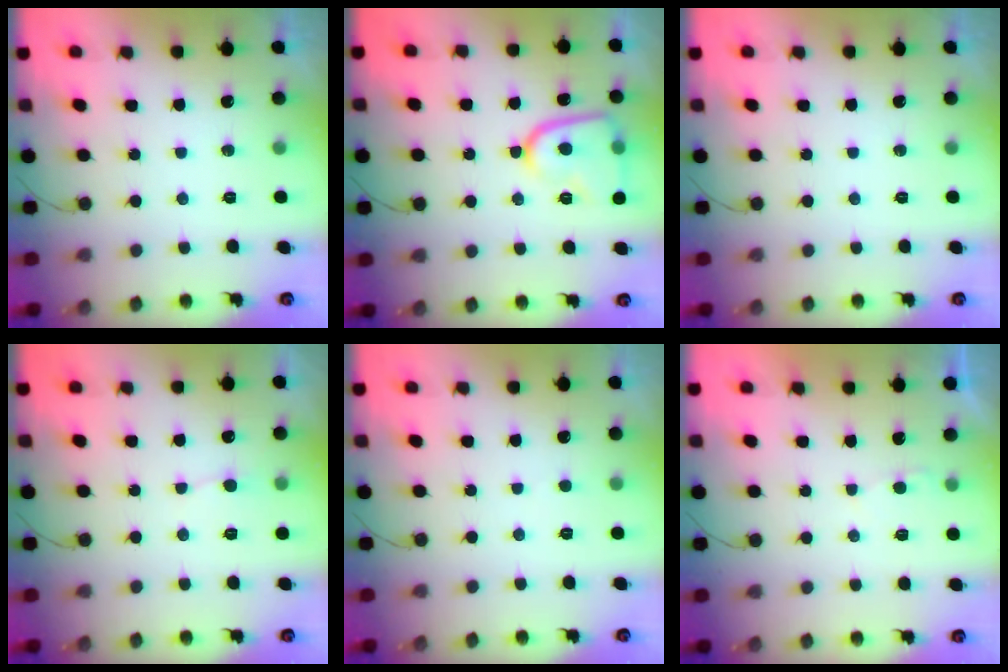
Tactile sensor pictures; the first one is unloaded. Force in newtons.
{"total": 13.0, "press": 13.0, "slide": 1.3}
{"total": 0.0}
{"total": 3.0, "press": 3.0, "slide": 0.3}
{"total": 2.3, "press": 2.3, "slide": 0.2}
{"total": 2.2, "press": 2.2, "slide": 0.2}